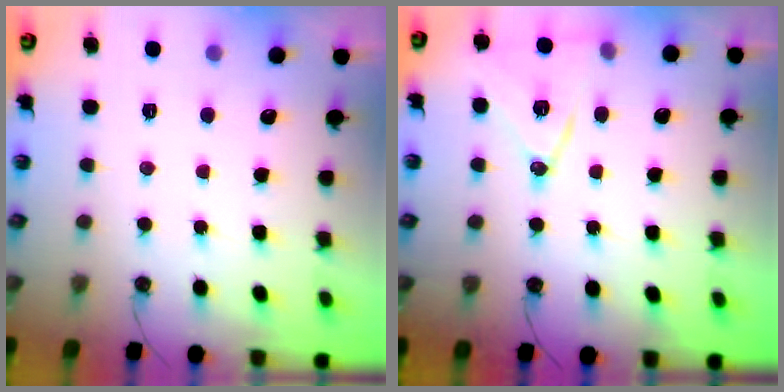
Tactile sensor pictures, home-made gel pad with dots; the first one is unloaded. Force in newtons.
{"total": 14.2, "press": 13.8, "slide": 3.3}